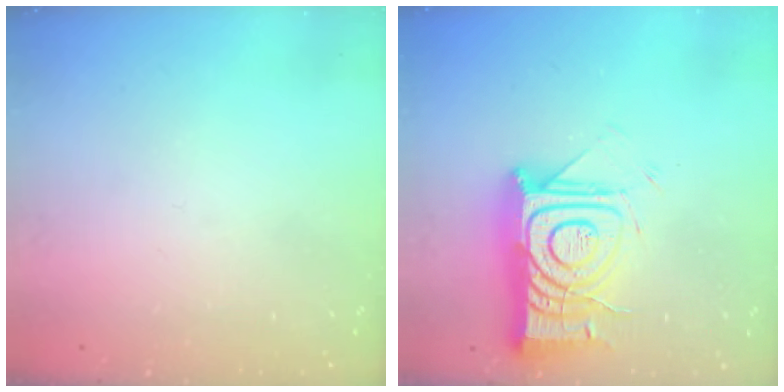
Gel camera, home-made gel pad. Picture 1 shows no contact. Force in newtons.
{"total": 16.3, "press": 16.3, "slide": 1.5}